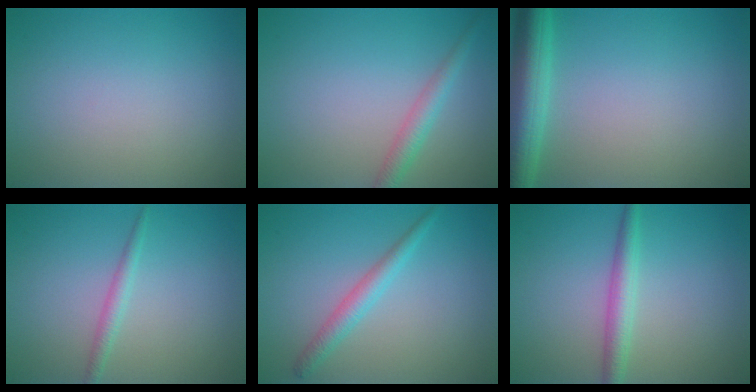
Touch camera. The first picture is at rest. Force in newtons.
{"total": 2.2, "press": 2.2, "slide": 0.1}
{"total": 5.3, "press": 5.3, "slide": 0.2}
{"total": 1.4, "press": 1.4, "slide": 0.1}
{"total": 2.2, "press": 2.2, "slide": 0.0}
{"total": 2.6, "press": 2.6, "slide": 0.0}